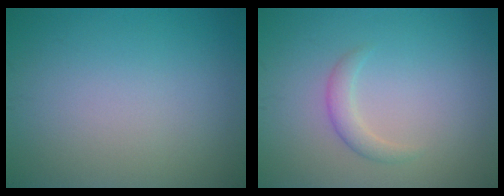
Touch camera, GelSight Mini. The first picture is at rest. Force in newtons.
{"total": 1.6, "press": 1.6, "slide": 0.2}